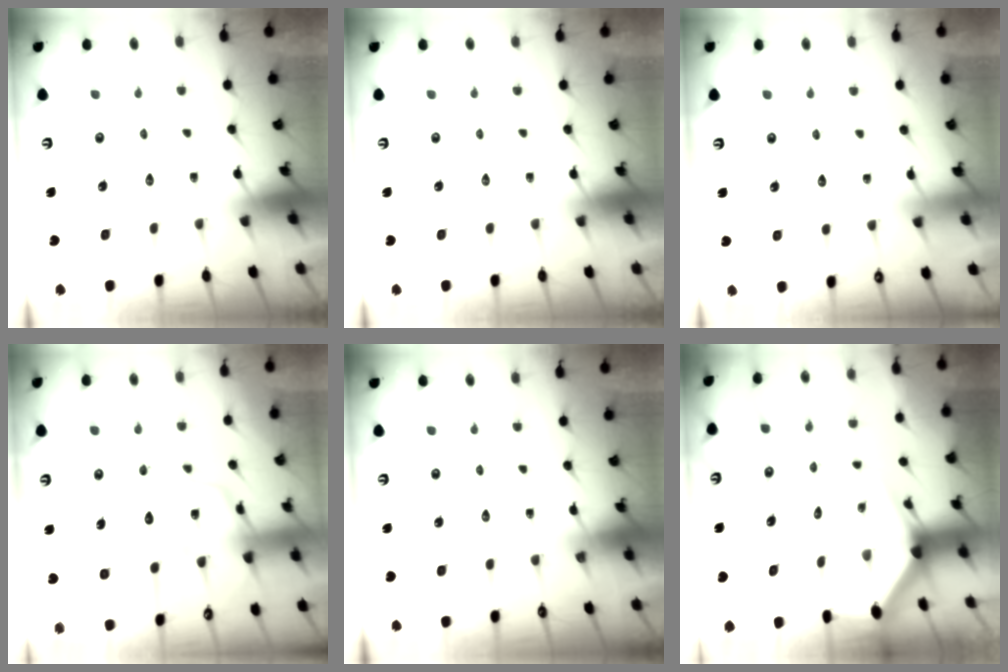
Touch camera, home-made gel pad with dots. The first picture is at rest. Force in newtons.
{"total": 0.0}
{"total": 2.9, "press": 2.9, "slide": 0.3}
{"total": 12.8, "press": 12.8, "slide": 0.4}
{"total": 0.0}
{"total": 2.7, "press": 2.7, "slide": 0.1}